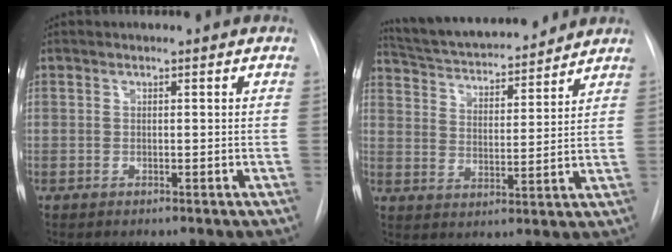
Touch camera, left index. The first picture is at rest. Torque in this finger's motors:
{"motor_torque": [0.14, -0.41, 0.48, 0.05]}